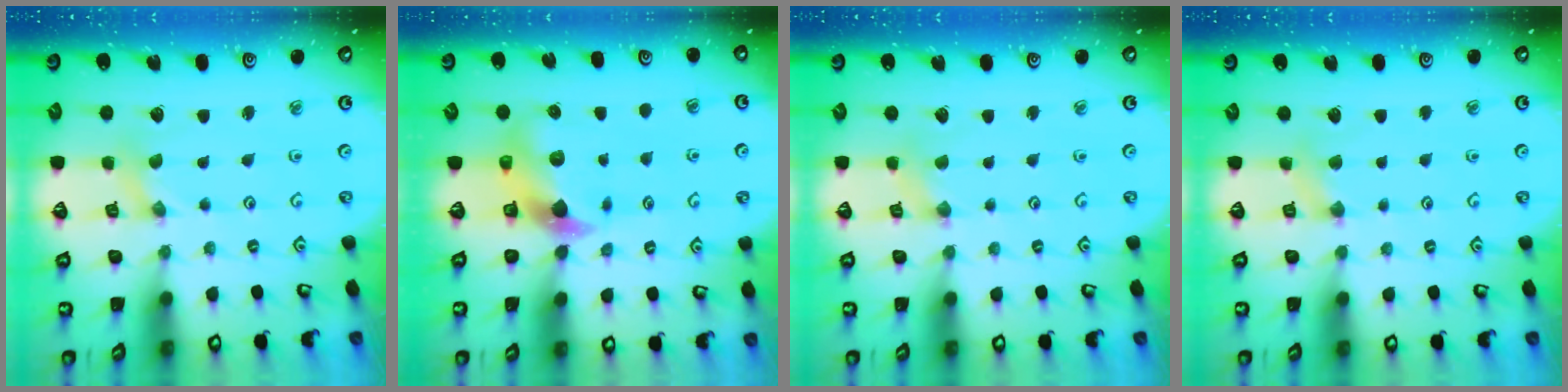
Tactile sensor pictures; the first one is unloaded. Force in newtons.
{"total": 8.2, "press": 8.1, "slide": 0.8}
{"total": 0.6, "press": 0.6, "slide": 0.2}
{"total": 4.3, "press": 4.3, "slide": 0.6}